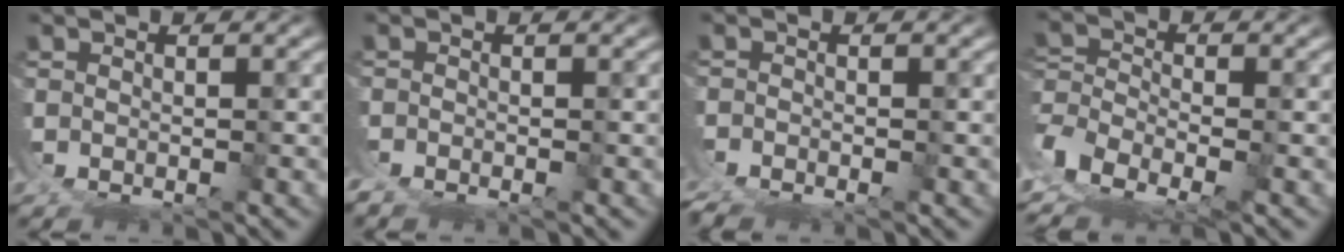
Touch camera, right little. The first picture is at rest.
{"total": 2.5, "force": [-1.3, -2.1, -0.6], "torque": [0.016, -0.019, -0.015]}
{"total": 2.2, "force": [-2.1, 0.4, -0.1], "torque": [0.002, -0.011, -0.040]}
{"total": 6.7, "force": [-3.8, 4.2, 3.5], "torque": [-0.094, -0.040, -0.062]}